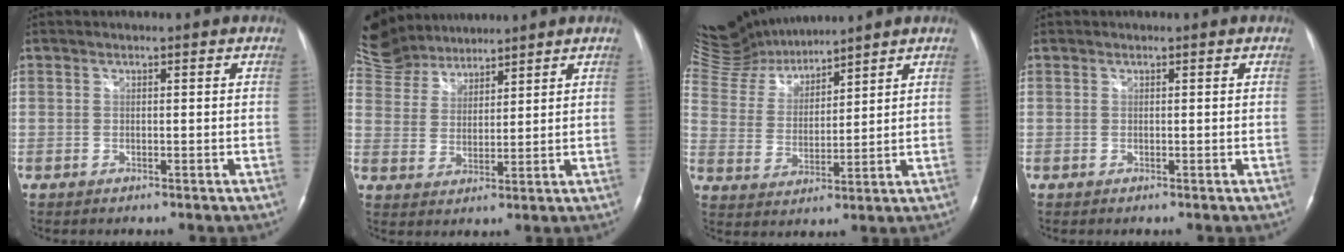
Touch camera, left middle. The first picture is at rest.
{"total": 10.4, "force": [9.7, 3.4, 1.4], "torque": [-0.042, 0.023, 0.199]}
{"total": 9.9, "force": [9.8, 0.8, 0.9], "torque": [-0.042, 0.012, 0.208]}
{"total": 0.0}